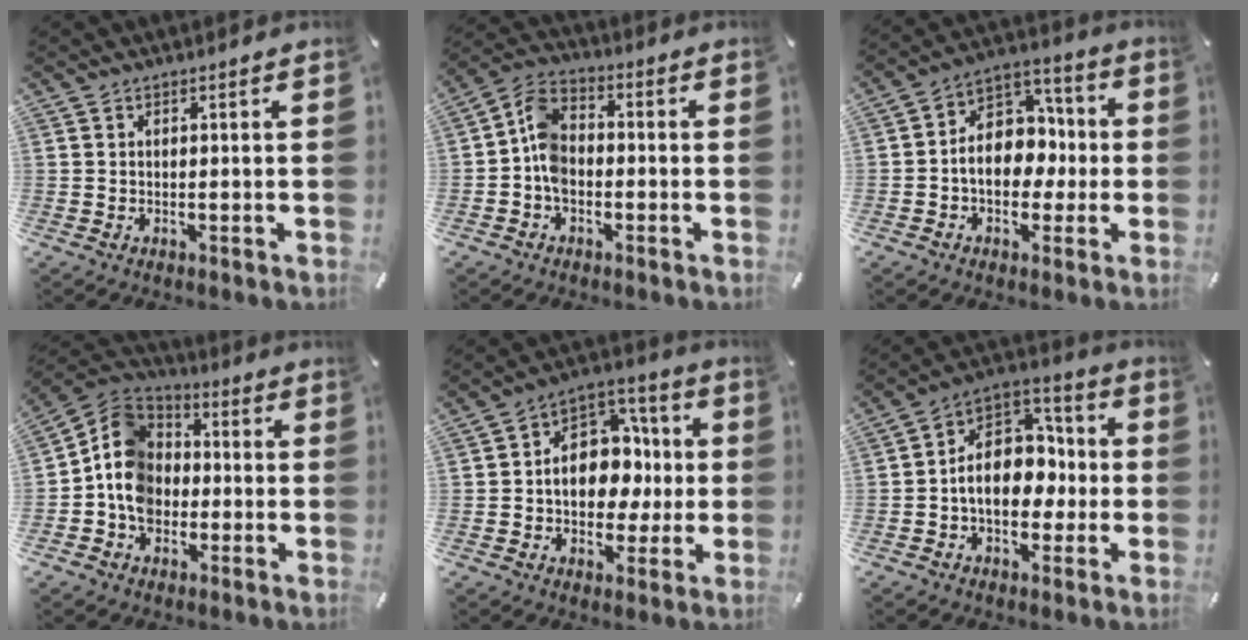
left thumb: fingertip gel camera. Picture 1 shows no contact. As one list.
[{"total": 7.8, "force": [-1.8, 5.5, 5.1], "torque": [-0.115, 0.019, -0.034]}, {"total": 11.6, "force": [-1.9, 9.4, 6.6], "torque": [-0.102, 0.010, -0.031]}, {"total": 11.2, "force": [-2.5, 9.7, 5.1], "torque": [-0.133, 0.030, -0.046]}, {"total": 13.3, "force": [-1.0, 11.0, 7.5], "torque": [-0.118, 0.005, -0.011]}, {"total": 13.2, "force": [-2.0, 10.2, 8.1], "torque": [-0.123, 0.004, -0.034]}]